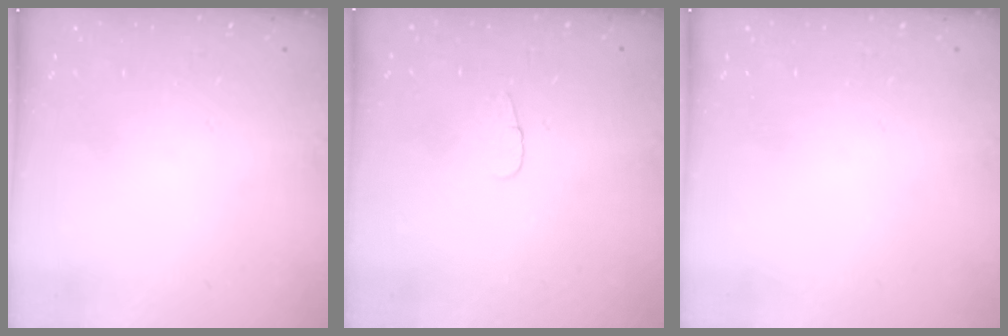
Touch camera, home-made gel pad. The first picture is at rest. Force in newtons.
{"total": 3.6, "press": 3.6, "slide": 0.4}
{"total": 0.0}